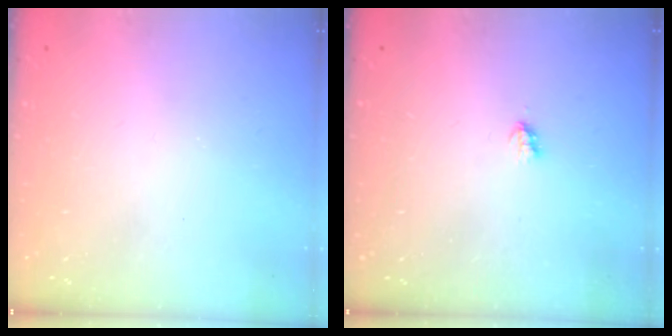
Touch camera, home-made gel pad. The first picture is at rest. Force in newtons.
{"total": 1.7, "press": 1.7, "slide": 0.3}